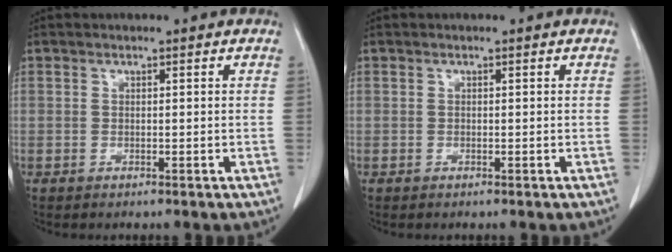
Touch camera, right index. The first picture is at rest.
{"total": 0.0}